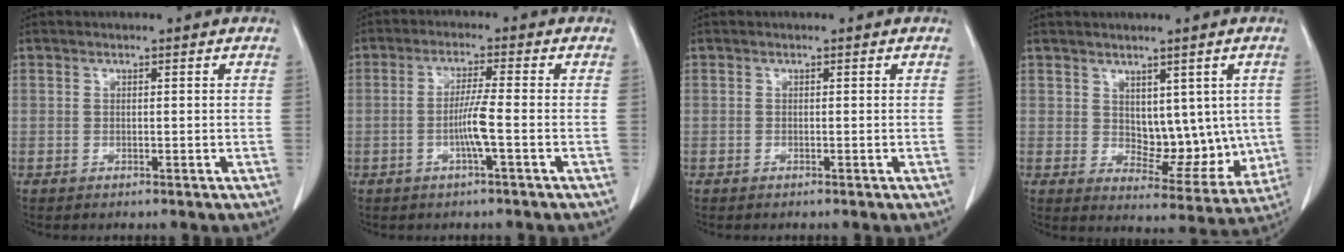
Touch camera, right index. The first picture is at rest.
{"total": 4.4, "force": [-1.2, -0.5, 4.2], "torque": [-0.085, -0.001, -0.025]}
{"total": 0.0}
{"total": 8.9, "force": [1.4, 5.5, 6.9], "torque": [-0.073, -0.002, 0.038]}